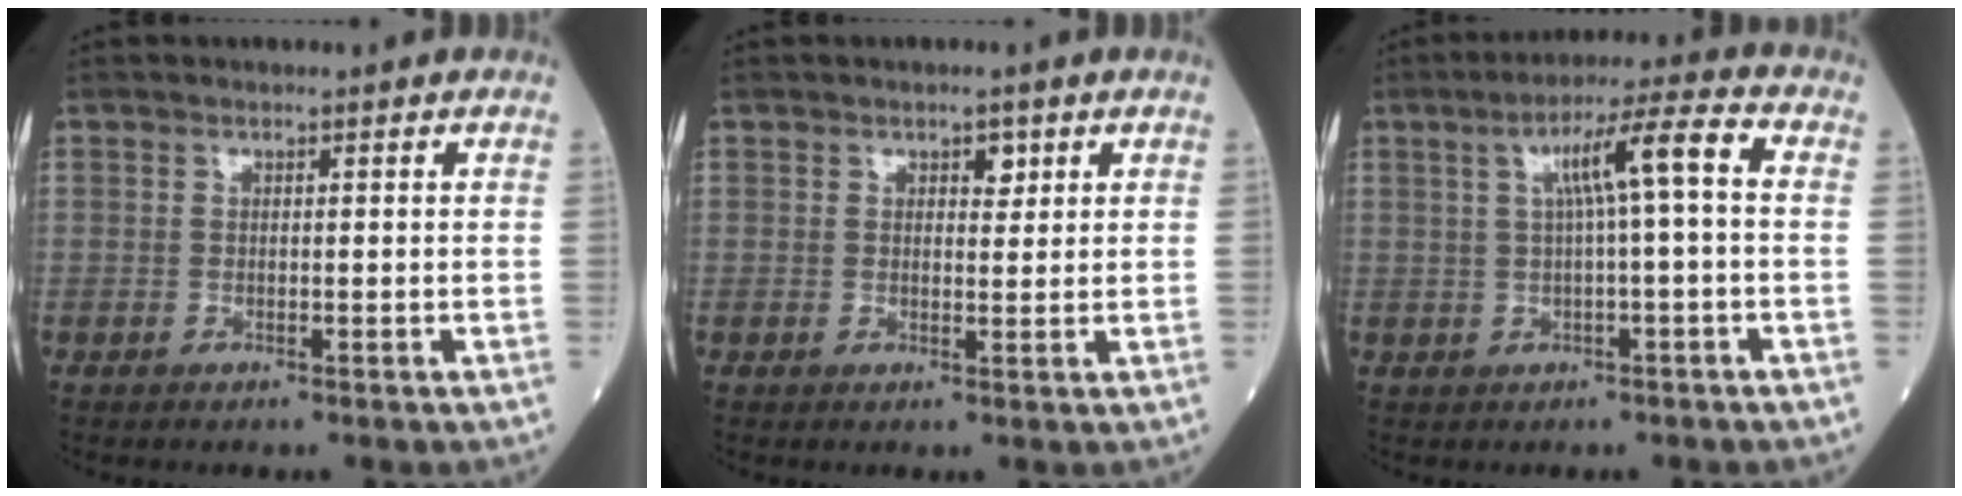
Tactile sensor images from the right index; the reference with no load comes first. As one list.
[{"total": 1.9, "force": [1.0, 1.0, 1.2], "torque": [-0.013, 0.001, 0.014]}, {"total": 7.9, "force": [1.2, 0.1, 7.8], "torque": [-0.130, 0.023, 0.019]}]